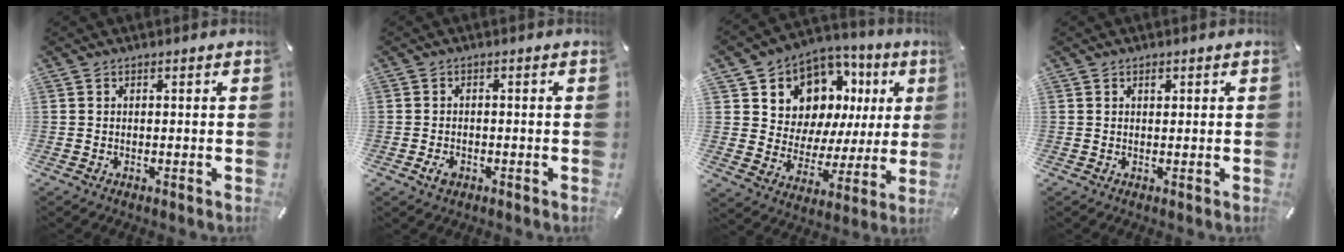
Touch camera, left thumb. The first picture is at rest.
{"total": 2.4, "force": [-1.1, 1.7, 1.3], "torque": [-0.032, 0.002, -0.023]}
{"total": 11.2, "force": [7.3, 8.1, 2.8], "torque": [-0.056, -0.078, 0.134]}
{"total": 1.0, "force": [0.5, 0.7, 0.5], "torque": [-0.003, -0.002, 0.007]}